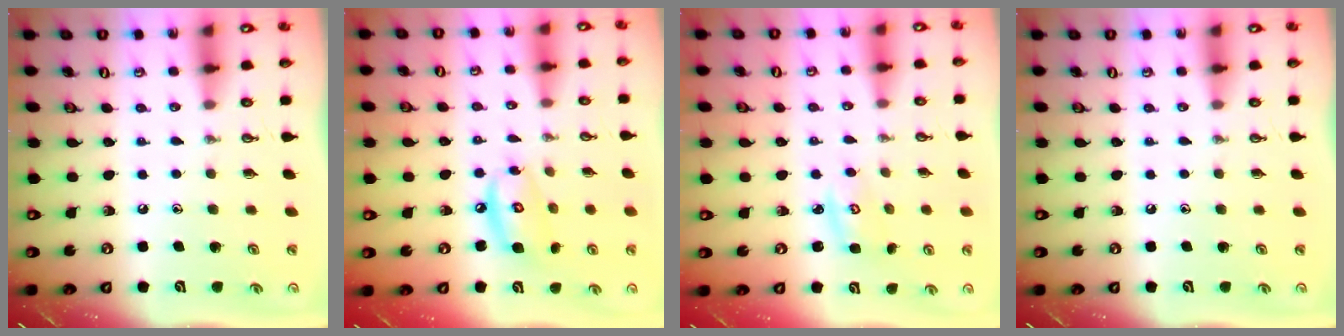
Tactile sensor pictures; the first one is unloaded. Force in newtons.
{"total": 9.8, "press": 9.7, "slide": 1.0}
{"total": 2.8, "press": 2.8, "slide": 0.2}
{"total": 0.0}